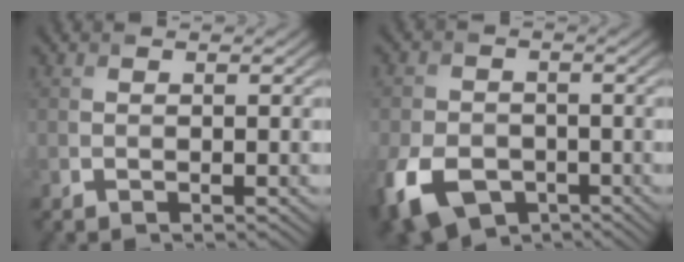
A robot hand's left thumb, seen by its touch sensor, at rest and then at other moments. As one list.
[{"total": 9.3, "force": [-4.2, 6.2, 5.5], "torque": [-0.140, -0.029, -0.078]}]